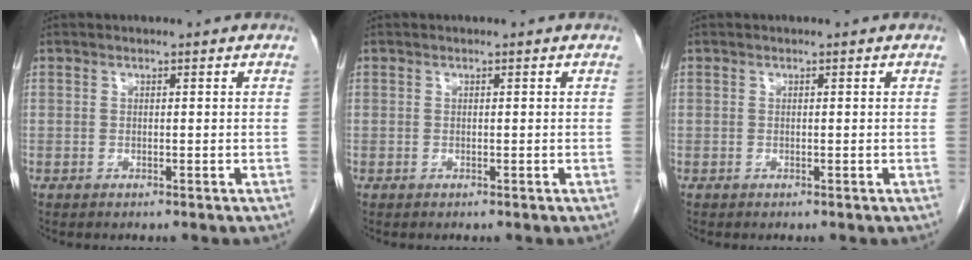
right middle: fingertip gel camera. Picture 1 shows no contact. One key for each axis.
{"total": 0.0}
{"total": 0.0}